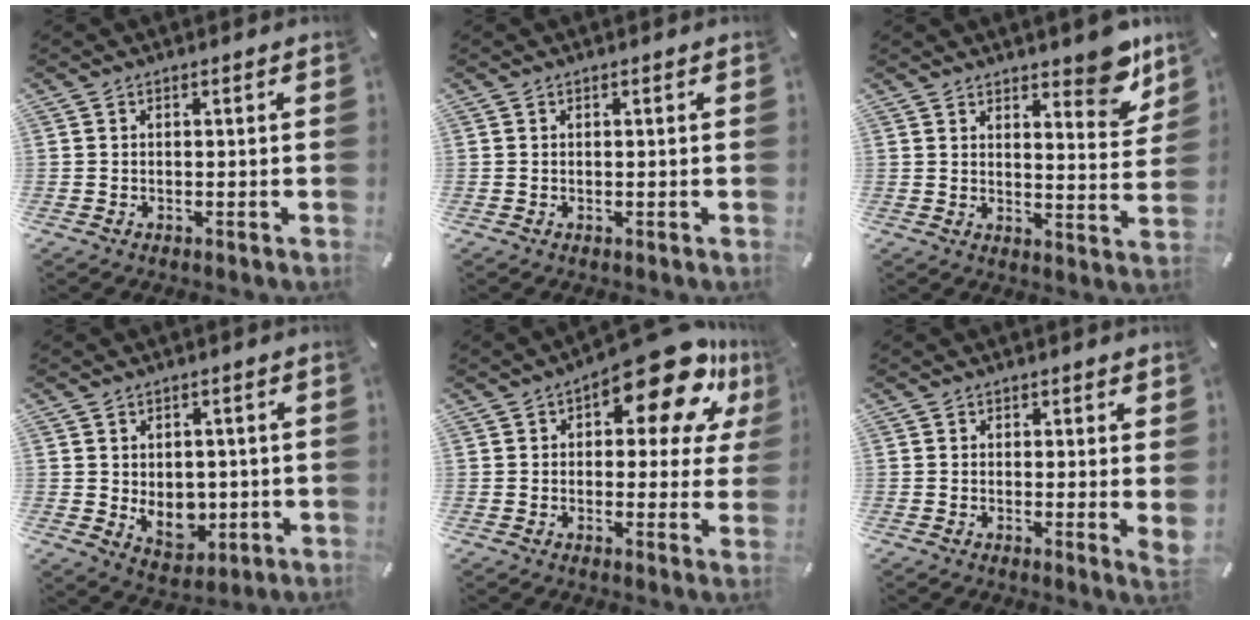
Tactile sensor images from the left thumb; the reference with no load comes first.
{"total": 0.0}
{"total": 9.3, "force": [7.7, 3.4, 4.1], "torque": [-0.031, -0.061, 0.130]}
{"total": 7.6, "force": [-0.5, 6.1, 4.5], "torque": [-0.053, -0.005, -0.006]}
{"total": 17.4, "force": [9.6, 7.1, 12.6], "torque": [-0.162, -0.061, 0.154]}
{"total": 1.6, "force": [1.1, 0.8, 0.9], "torque": [0.003, -0.008, 0.015]}